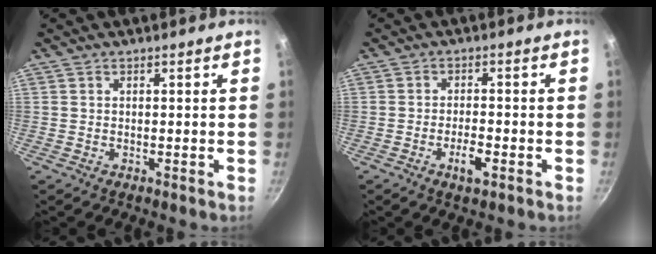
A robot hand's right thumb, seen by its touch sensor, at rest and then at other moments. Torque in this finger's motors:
{"motor_torque": [0.30, 0.59, 0.13, -0.23, 0.14]}